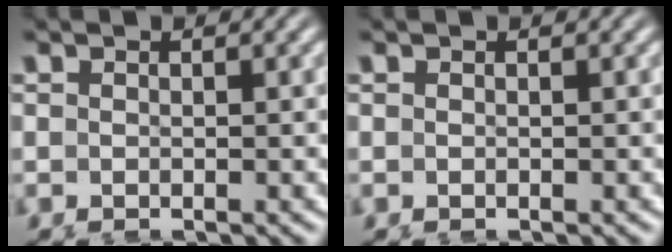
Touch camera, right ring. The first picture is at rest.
{"total": 0.0}